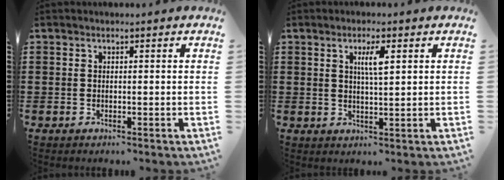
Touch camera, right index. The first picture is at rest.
{"total": 3.6, "force": [1.3, 0.8, 3.2], "torque": [-0.059, 0.003, 0.017]}